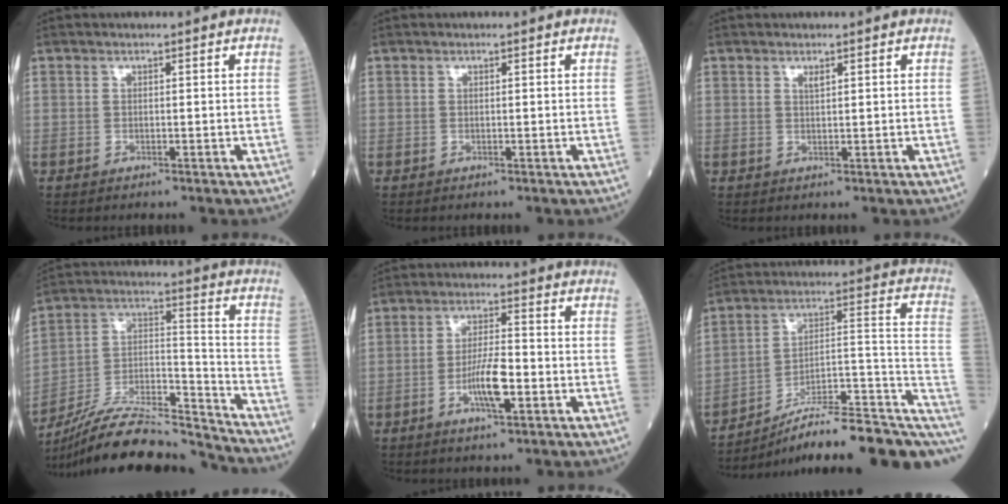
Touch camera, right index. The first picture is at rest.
{"total": 0.0}
{"total": 0.9, "force": [0.6, 0.2, 0.6], "torque": [-0.014, -0.004, 0.011]}
{"total": 20.5, "force": [-19.2, 1.9, 7.1], "torque": [-0.141, 0.010, -0.330]}
{"total": 6.4, "force": [-2.2, 1.1, 5.9], "torque": [-0.113, 0.000, -0.041]}
{"total": 21.0, "force": [-13.5, 4.2, 15.5], "torque": [-0.156, 0.048, -0.198]}